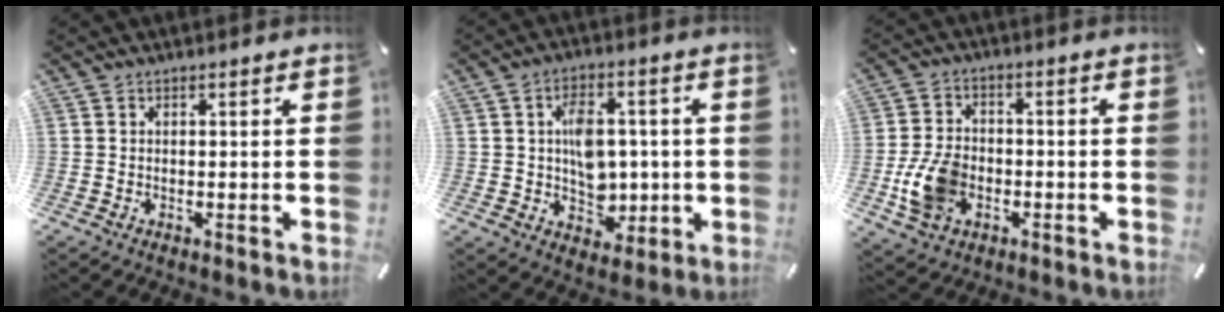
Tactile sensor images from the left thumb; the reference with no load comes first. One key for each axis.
{"total": 9.8, "fx": 0.9, "fy": 7.8, "fz": 5.9, "tx": -0.073, "ty": 0.007, "tz": 0.019}
{"total": 10.3, "fx": -2.7, "fy": 7.6, "fz": 6.4, "tx": -0.138, "ty": 0.008, "tz": -0.049}